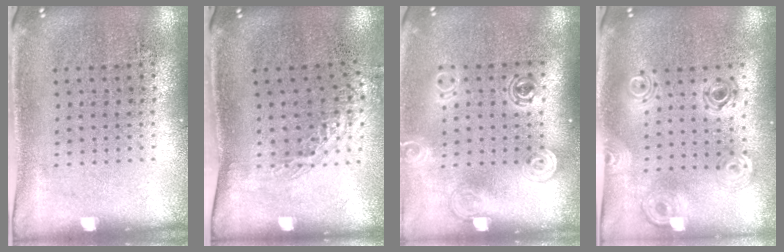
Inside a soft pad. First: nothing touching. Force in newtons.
{"total": 1.2, "press": 0.9, "slide": 0.7}
{"total": 1.5, "press": 1.2, "slide": 0.9}
{"total": 1.0, "press": 0.9, "slide": 0.2}